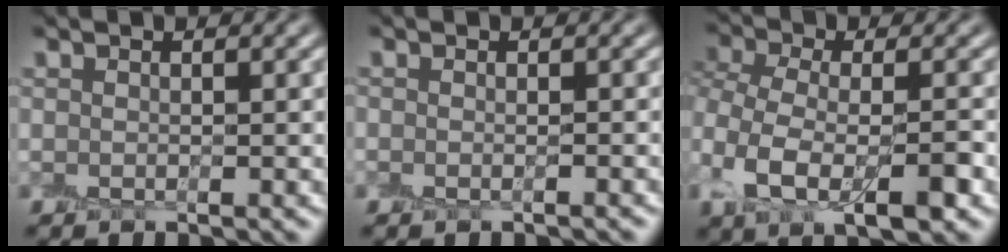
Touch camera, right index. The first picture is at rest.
{"total": 0.7, "force": [-0.6, 0.3, 0.2], "torque": [-0.004, -0.007, -0.009]}
{"total": 6.9, "force": [-1.6, 3.7, 5.6], "torque": [-0.118, 0.002, -0.039]}